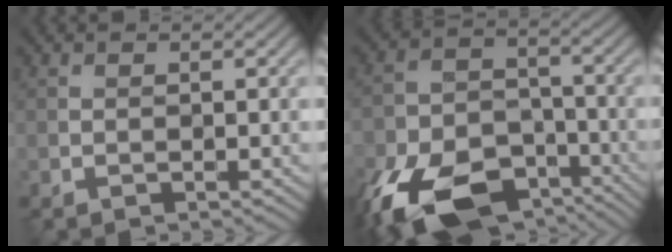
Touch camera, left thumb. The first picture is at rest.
{"total": 16.0, "force": [-9.7, 9.2, 9.0], "torque": [-0.221, -0.051, -0.164]}